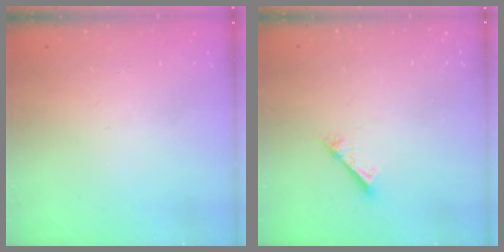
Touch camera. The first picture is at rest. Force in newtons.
{"total": 2.6, "press": 2.6, "slide": 0.2}